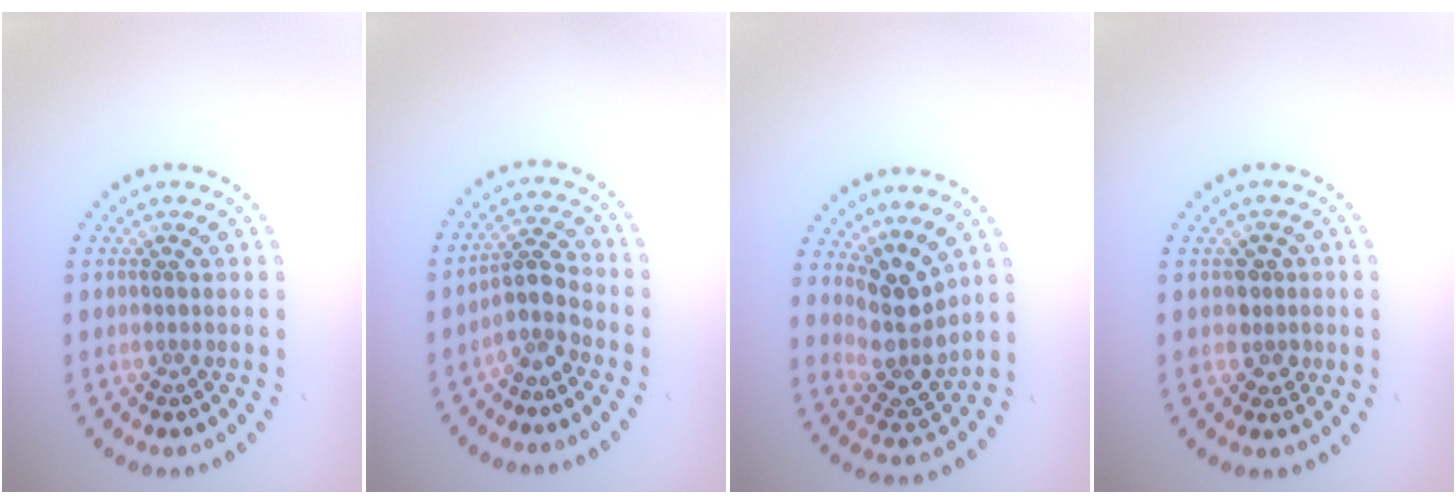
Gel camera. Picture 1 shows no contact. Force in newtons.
{"total": 2.7, "press": 2.0, "slide": 1.8}
{"total": 4.0, "press": 3.1, "slide": 2.4}
{"total": 1.8, "press": 1.4, "slide": 1.1}